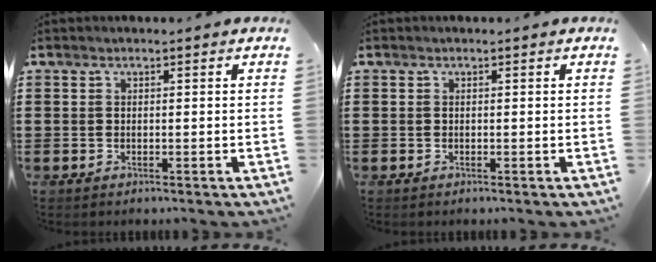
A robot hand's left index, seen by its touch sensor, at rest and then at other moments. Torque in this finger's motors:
{"motor_torque": [0.01, -0.01, 0.00, 0.00]}